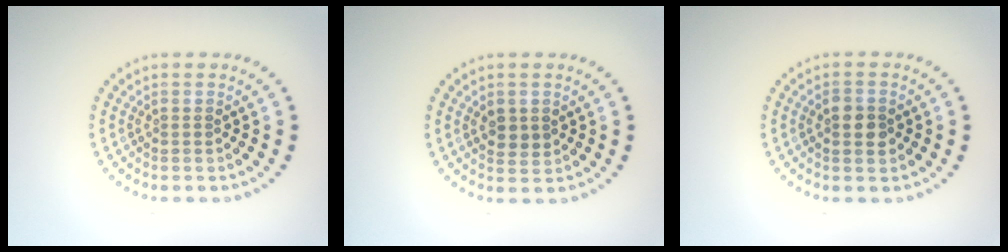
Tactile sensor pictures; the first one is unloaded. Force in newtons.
{"total": 1.8, "press": 1.7, "slide": 0.4}
{"total": 2.5, "press": 2.5, "slide": 0.1}